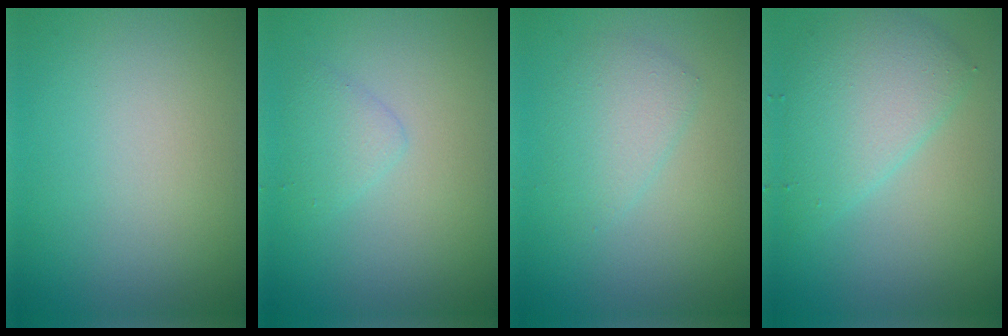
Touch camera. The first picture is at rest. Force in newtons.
{"total": 1.7, "press": 1.7, "slide": 0.2}
{"total": 2.4, "press": 2.4, "slide": 0.1}
{"total": 4.6, "press": 4.6, "slide": 0.3}